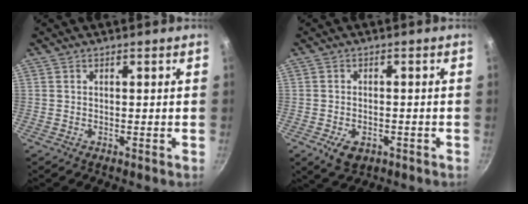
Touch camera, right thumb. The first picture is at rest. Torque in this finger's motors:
{"motor_torque": [0.28, 0.13, -0.19, -0.02, 0.00]}